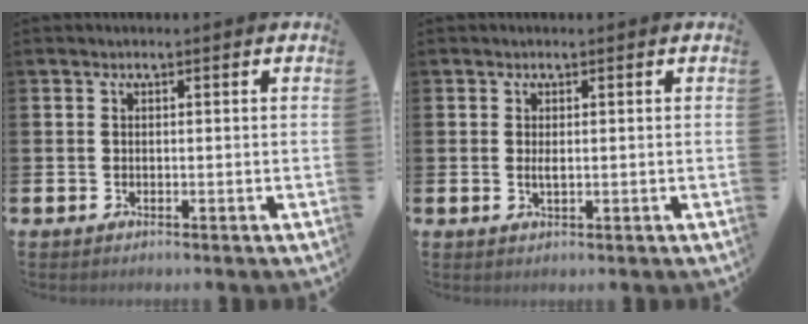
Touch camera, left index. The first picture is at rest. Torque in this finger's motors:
{"motor_torque": [0.32, 0.05, 0.01, 0.07]}